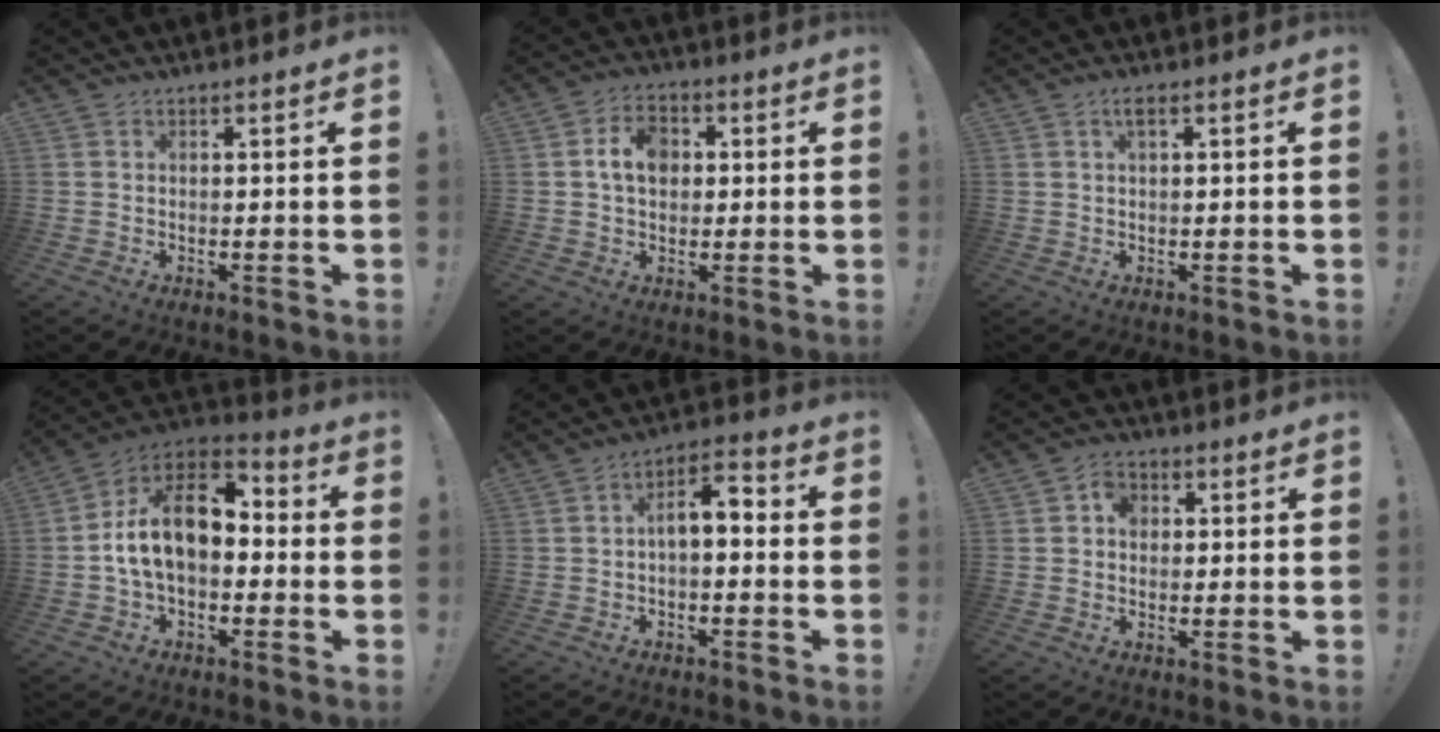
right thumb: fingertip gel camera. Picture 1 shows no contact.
{"total": 8.0, "force": [1.3, 5.8, 5.4], "torque": [-0.079, 0.008, 0.024]}
{"total": 2.1, "force": [1.1, 0.3, 1.8], "torque": [-0.031, 0.002, 0.017]}
{"total": 16.5, "force": [1.7, 9.8, 13.2], "torque": [-0.216, 0.008, 0.036]}
{"total": 6.5, "force": [-0.9, 3.1, 5.7], "torque": [-0.091, 0.011, -0.016]}
{"total": 4.2, "force": [0.4, 3.4, 2.3], "torque": [-0.027, 0.002, 0.003]}